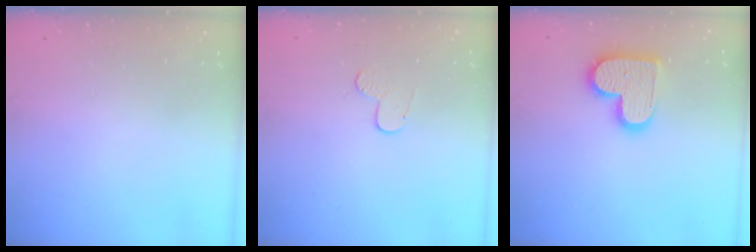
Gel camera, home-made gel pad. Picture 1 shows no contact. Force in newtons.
{"total": 6.5, "press": 6.5, "slide": 0.6}
{"total": 14.4, "press": 14.4, "slide": 1.0}